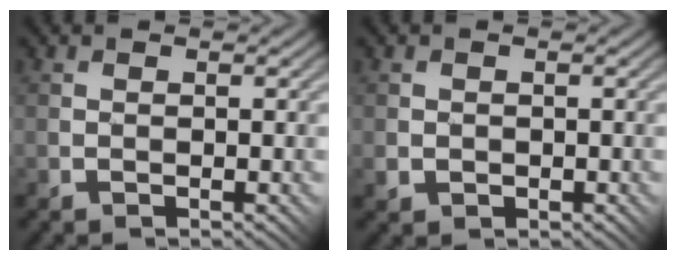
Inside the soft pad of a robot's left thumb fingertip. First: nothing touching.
{"total": 1.3, "force": [0.2, 1.3, 0.2], "torque": [-0.001, -0.002, 0.006]}